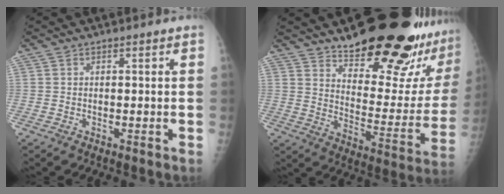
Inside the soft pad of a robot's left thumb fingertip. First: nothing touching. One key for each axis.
{"total": 26.0, "fx": 20.1, "fy": 6.5, "fz": 15.1, "tx": -0.180, "ty": -0.135, "tz": 0.279}